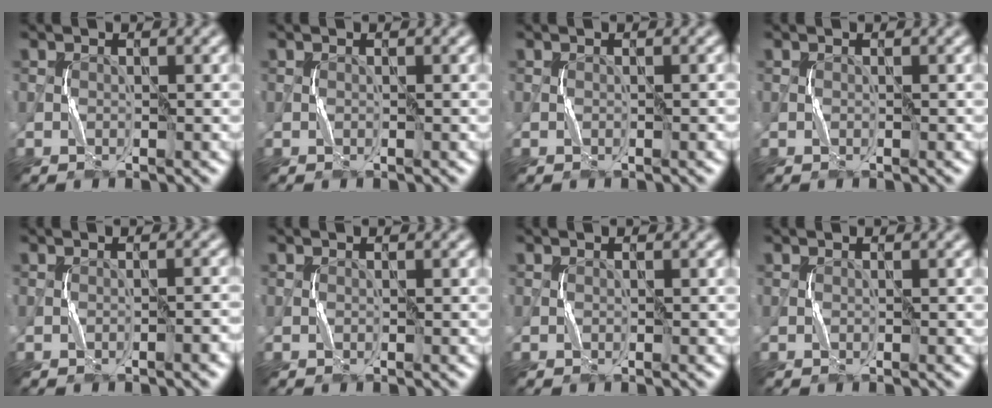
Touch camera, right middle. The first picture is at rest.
{"total": 0.0}
{"total": 0.0}
{"total": 0.0}
{"total": 1.0, "force": [-0.5, 0.1, 0.8], "torque": [-0.011, 0.006, -0.009]}
{"total": 0.0}
{"total": 0.0}
{"total": 0.0}